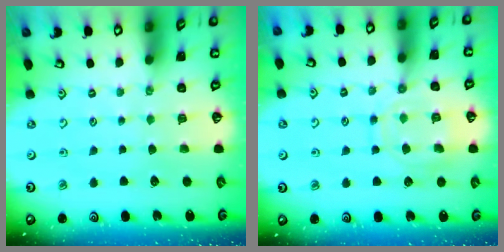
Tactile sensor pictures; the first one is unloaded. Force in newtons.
{"total": 12.0, "press": 11.9, "slide": 1.1}